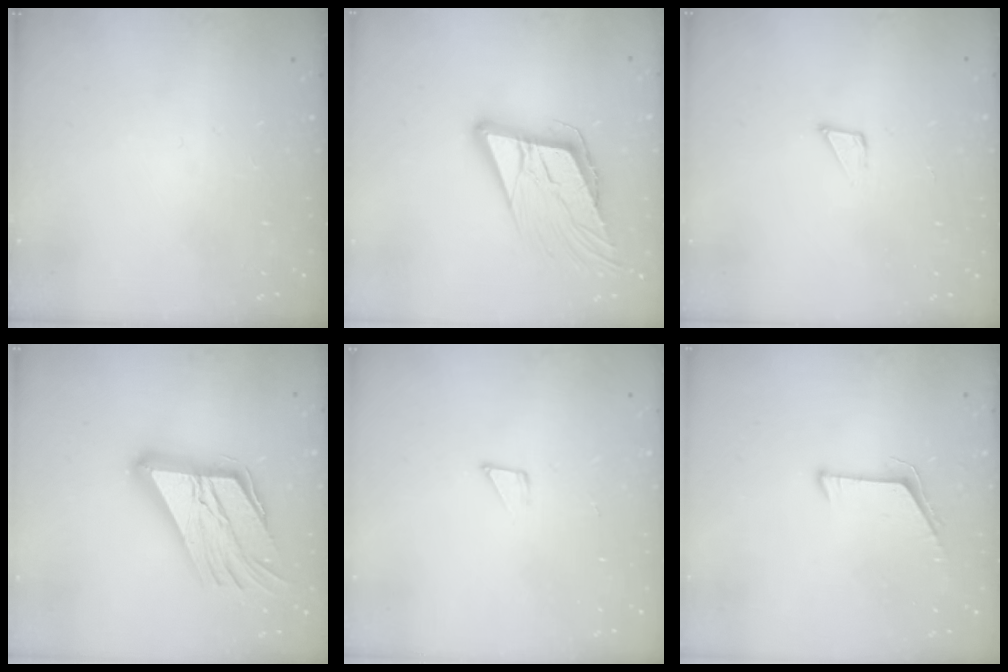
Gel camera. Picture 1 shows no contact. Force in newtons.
{"total": 15.0, "press": 14.6, "slide": 3.5}
{"total": 2.3, "press": 2.3, "slide": 0.1}
{"total": 23.5, "press": 23.3, "slide": 2.3}
{"total": 3.6, "press": 3.6, "slide": 0.4}
{"total": 5.7, "press": 5.7, "slide": 0.5}